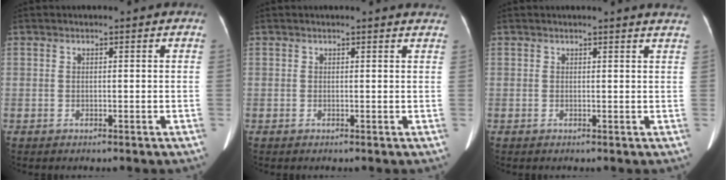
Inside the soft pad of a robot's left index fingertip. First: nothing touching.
{"total": 2.6, "force": [2.6, 0.2, 0.4], "torque": [-0.008, -0.006, 0.010]}
{"total": 3.8, "force": [3.7, -0.2, 1.0], "torque": [-0.013, -0.007, 0.021]}